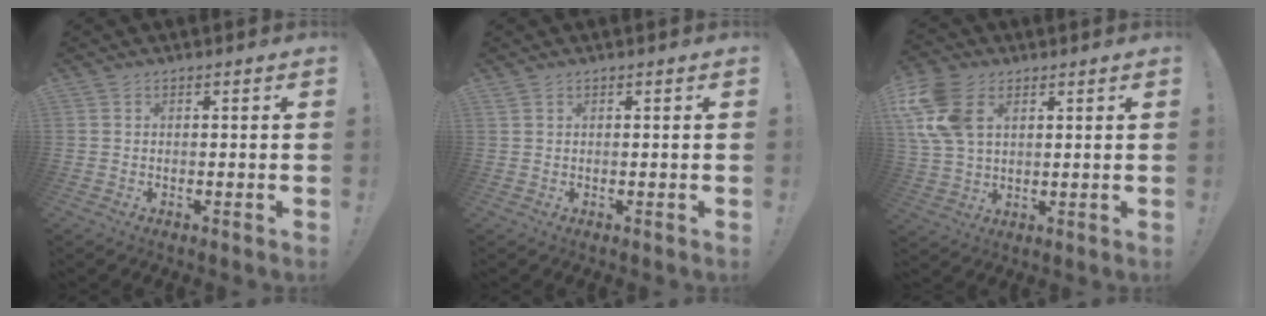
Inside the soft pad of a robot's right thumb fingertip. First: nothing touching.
{"total": 0.6, "force": [0.4, 0.2, 0.4], "torque": [-0.008, 0.001, 0.007]}
{"total": 13.9, "force": [4.8, 9.4, 9.0], "torque": [-0.182, -0.005, 0.096]}